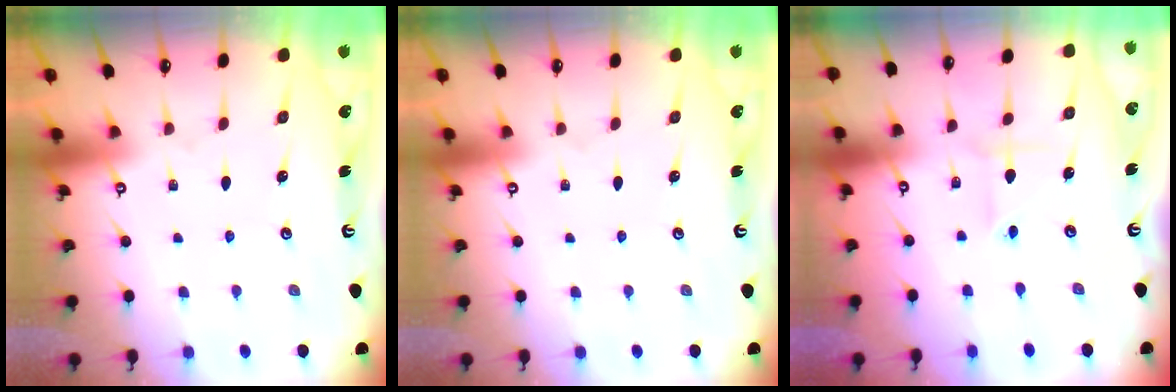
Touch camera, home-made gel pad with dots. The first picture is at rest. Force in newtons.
{"total": 0.0}
{"total": 1.9, "press": 1.9, "slide": 0.3}